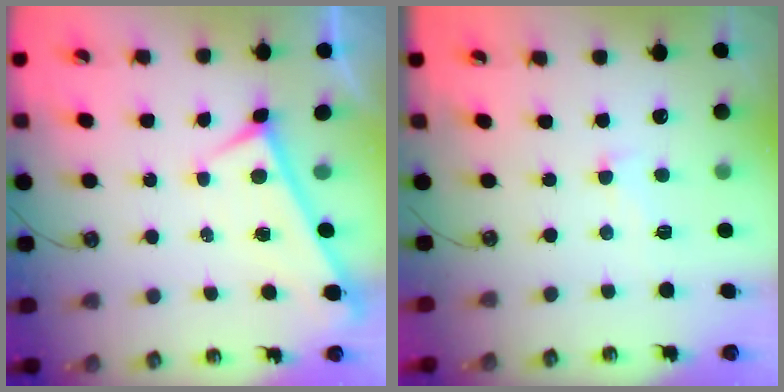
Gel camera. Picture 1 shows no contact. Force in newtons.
{"total": 1.3, "press": 0.3, "slide": 1.3}